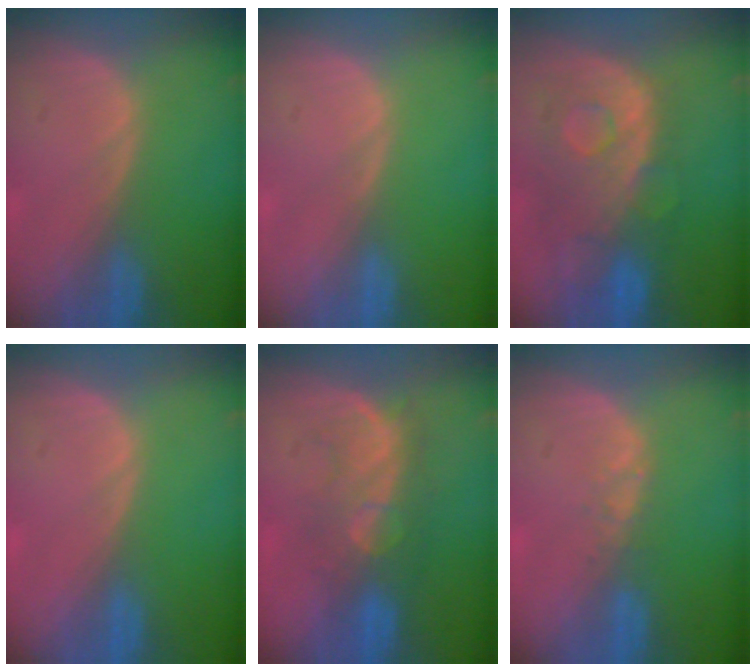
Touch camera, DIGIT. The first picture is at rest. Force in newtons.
{"total": 0.0}
{"total": 10.5, "press": 9.4, "slide": 4.7}
{"total": 0.0}
{"total": 7.8, "press": 7.7, "slide": 1.2}
{"total": 1.4, "press": 1.4, "slide": 0.2}